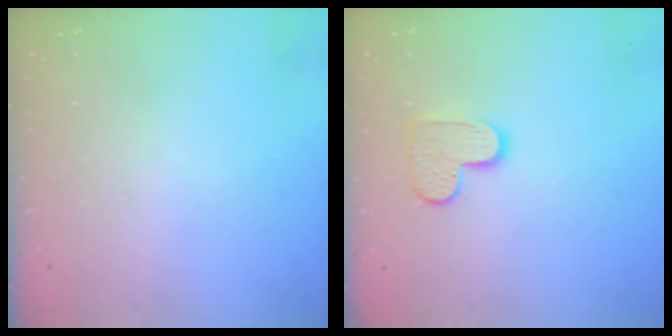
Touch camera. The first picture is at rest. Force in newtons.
{"total": 8.9, "press": 8.9, "slide": 0.5}